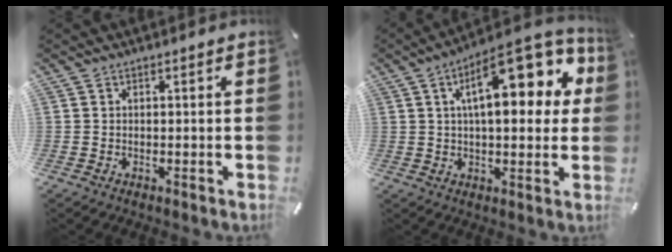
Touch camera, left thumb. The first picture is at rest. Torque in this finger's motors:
{"motor_torque": [2.48, 2.53, 1.48, -1.29, 0.56]}